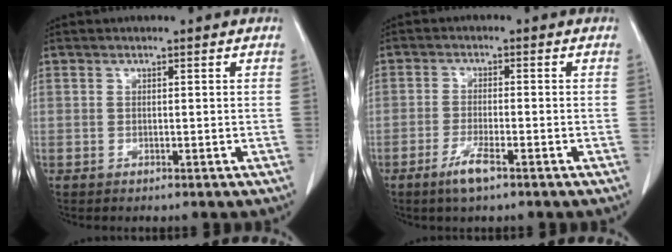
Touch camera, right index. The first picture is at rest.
{"total": 4.1, "force": [-2.7, 0.4, 3.1], "torque": [-0.068, -0.006, -0.050]}